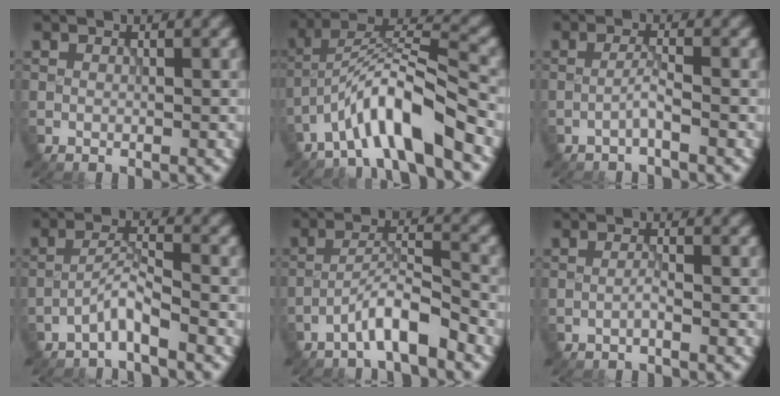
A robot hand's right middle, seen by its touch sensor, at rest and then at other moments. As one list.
[{"total": 7.4, "force": [-4.9, 1.1, 5.4], "torque": [-0.089, 0.017, -0.090]}, {"total": 1.4, "force": [-0.9, -0.1, 1.0], "torque": [-0.020, 0.009, -0.021]}, {"total": 2.5, "force": [-2.0, 0.0, 1.4], "torque": [-0.029, 0.013, -0.046]}, {"total": 4.1, "force": [-3.0, 0.4, 2.7], "torque": [-0.050, 0.017, -0.061]}, {"total": 0.8, "force": [-0.5, 0.0, 0.6], "torque": [-0.013, 0.004, -0.012]}]